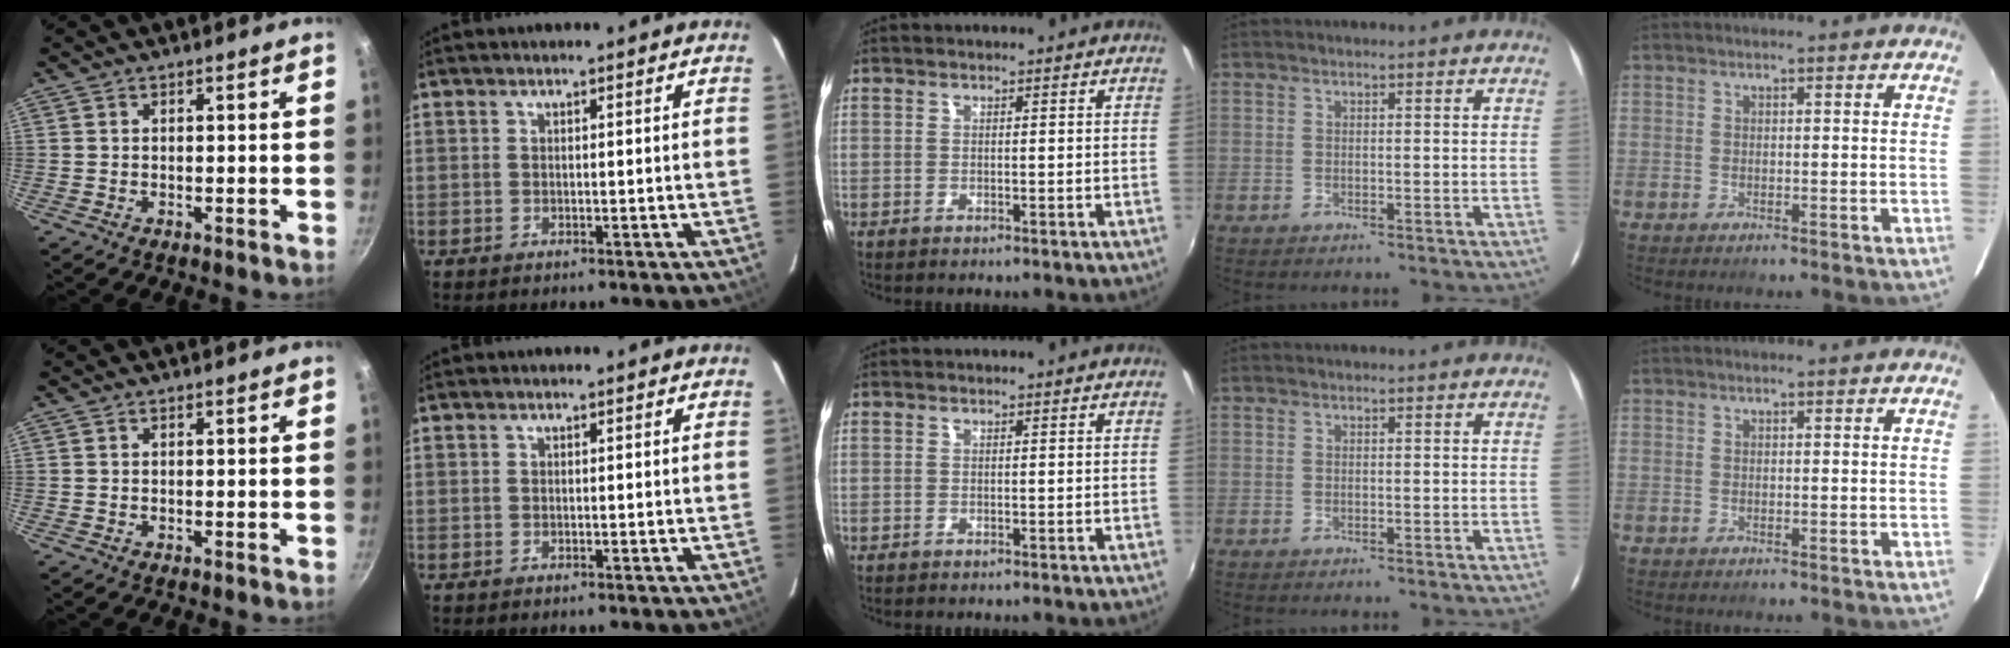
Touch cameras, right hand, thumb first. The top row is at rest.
{}